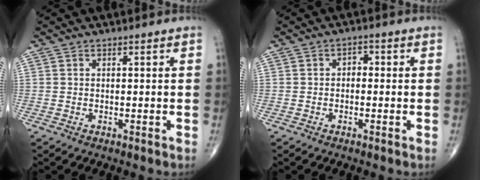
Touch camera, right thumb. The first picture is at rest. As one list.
[{"total": 1.8, "force": [-0.2, 1.3, 1.2], "torque": [-0.005, 0.009, -0.011]}]